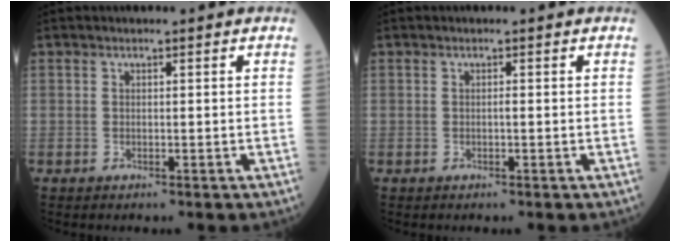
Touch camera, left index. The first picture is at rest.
{"total": 0.0}